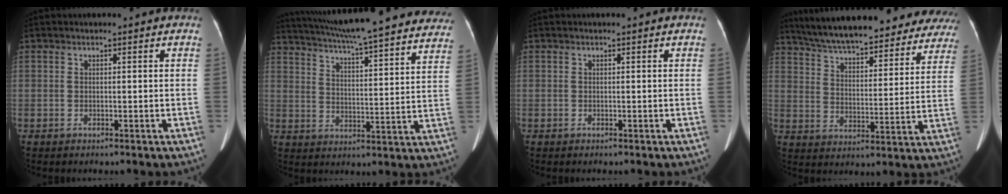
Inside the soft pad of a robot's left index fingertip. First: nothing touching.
{"total": 32.6, "force": [29.3, 3.1, 14.0], "torque": [-0.231, -0.051, 0.367]}
{"total": 0.0}
{"total": 31.3, "force": [27.9, 7.6, 12.2], "torque": [-0.199, -0.026, 0.355]}